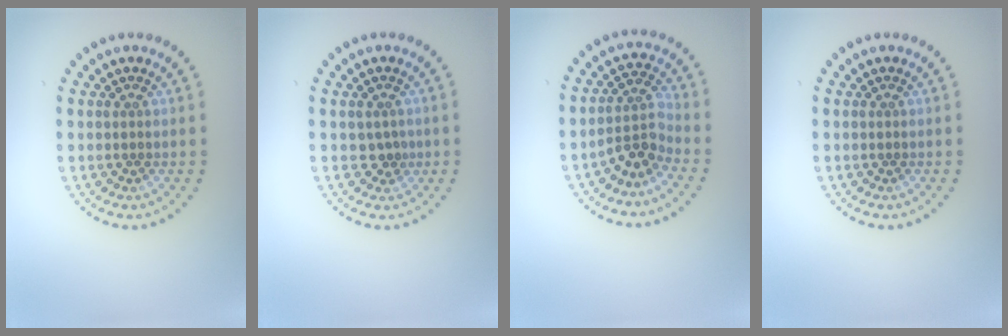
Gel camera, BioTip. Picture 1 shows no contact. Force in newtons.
{"total": 1.3, "press": 1.2, "slide": 0.6}
{"total": 3.1, "press": 2.2, "slide": 2.2}
{"total": 0.0}